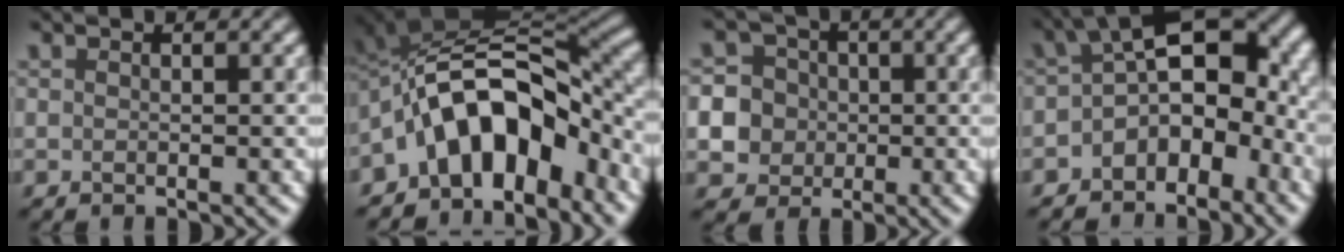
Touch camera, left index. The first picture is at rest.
{"total": 10.6, "force": [-4.6, 5.6, 7.8], "torque": [-0.106, 0.023, -0.089]}
{"total": 9.8, "force": [-1.2, 9.4, 2.5], "torque": [-0.074, -0.001, -0.032]}
{"total": 9.0, "force": [-1.6, 5.6, 6.9], "torque": [-0.088, 0.015, -0.037]}